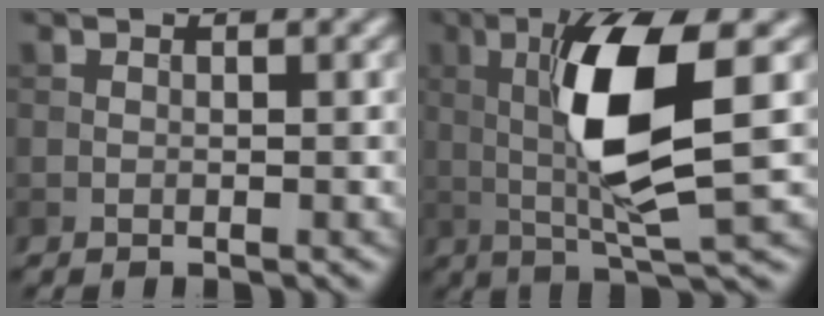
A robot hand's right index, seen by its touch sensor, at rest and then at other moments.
{"total": 8.7, "force": [1.1, 1.7, 8.5], "torque": [-0.152, -0.003, 0.027]}